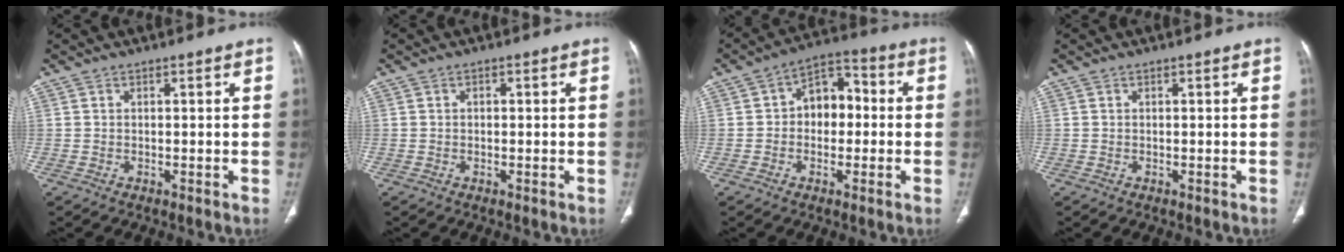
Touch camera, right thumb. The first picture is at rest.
{"total": 0.6, "force": [0.1, 0.5, 0.3], "torque": [0.000, 0.002, -0.002]}
{"total": 8.7, "force": [0.1, 6.1, 6.2], "torque": [-0.053, 0.033, -0.013]}
{"total": 0.0}